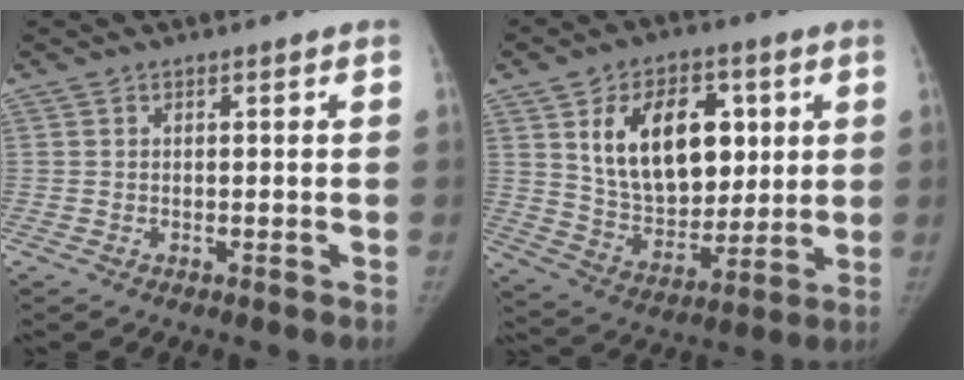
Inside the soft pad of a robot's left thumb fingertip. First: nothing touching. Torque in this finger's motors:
{"motor_torque": [-0.14, 0.71, 1.22, -1.14, 0.10]}